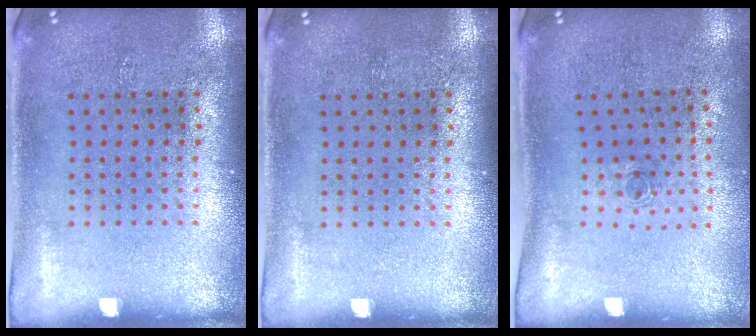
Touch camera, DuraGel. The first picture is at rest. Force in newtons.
{"total": 0.0}
{"total": 0.5, "press": 0.3, "slide": 0.5}